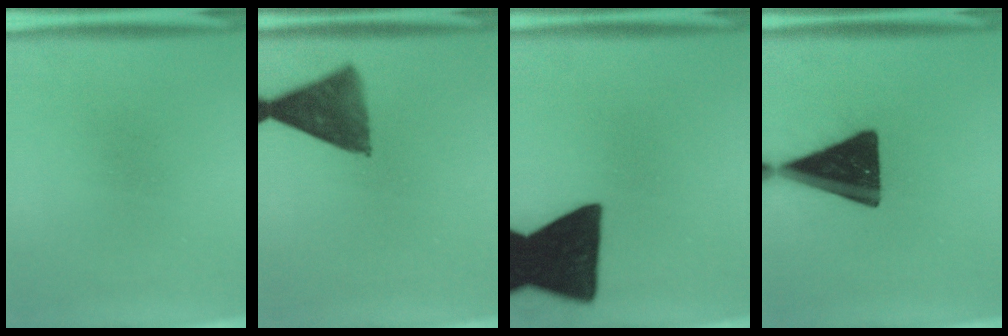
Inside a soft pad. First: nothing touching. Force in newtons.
{"total": 9.8}
{"total": 19.2}
{"total": 17.8}